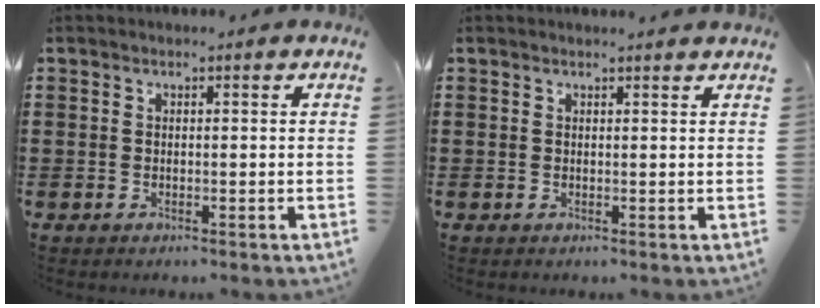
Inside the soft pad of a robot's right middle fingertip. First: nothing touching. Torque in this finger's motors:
{"motor_torque": [-0.67, -0.50, -0.11, -0.03]}